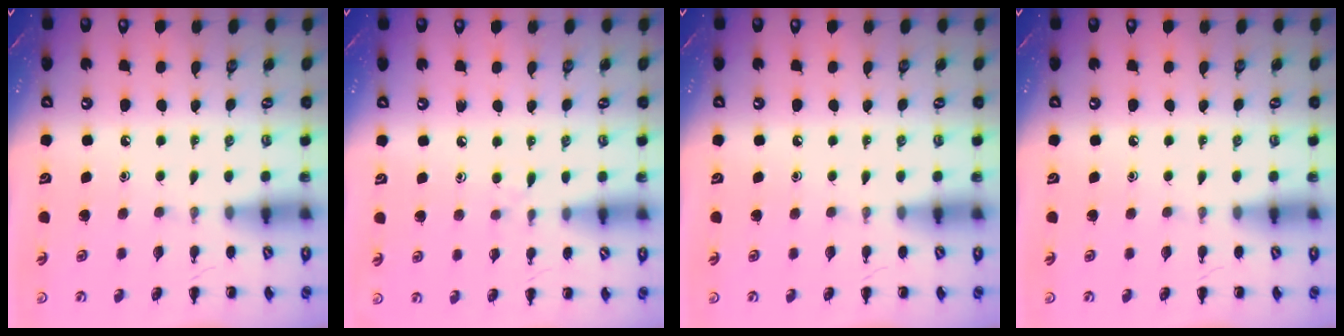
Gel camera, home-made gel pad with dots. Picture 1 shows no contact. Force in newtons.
{"total": 3.9, "press": 3.5, "slide": 1.8}
{"total": 0.0}
{"total": 0.0}